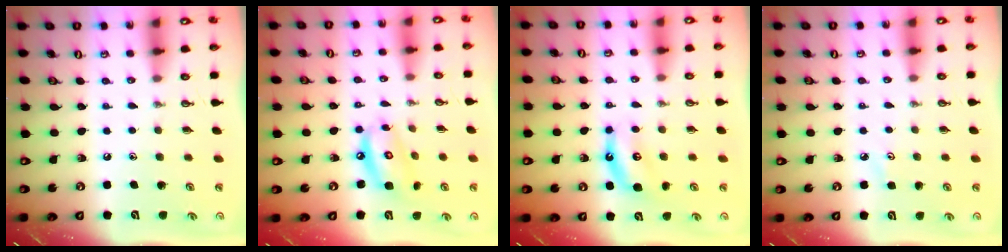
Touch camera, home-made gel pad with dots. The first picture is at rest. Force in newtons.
{"total": 9.5, "press": 9.5, "slide": 0.7}
{"total": 6.3, "press": 6.3, "slide": 0.6}
{"total": 2.8, "press": 2.8, "slide": 0.4}